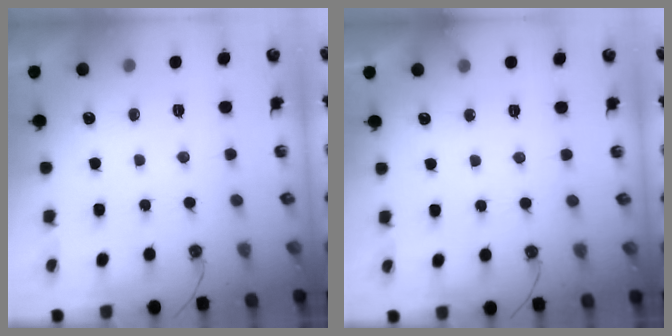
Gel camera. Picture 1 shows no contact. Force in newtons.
{"total": 2.8, "press": 2.8, "slide": 0.2}